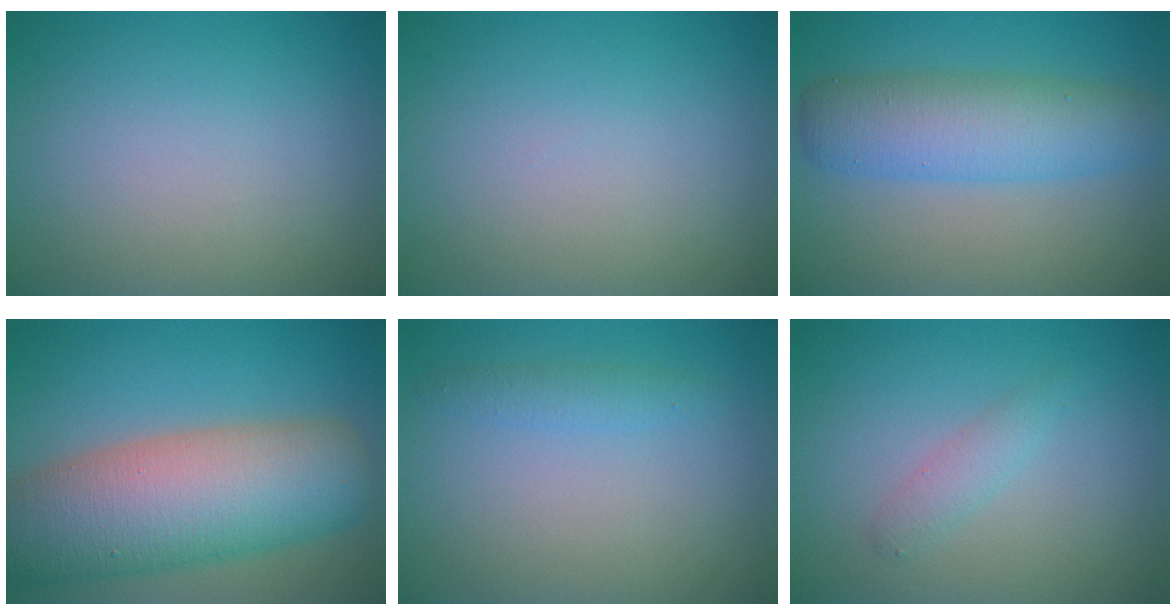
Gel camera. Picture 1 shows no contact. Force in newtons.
{"total": 0.0}
{"total": 6.1, "press": 6.1, "slide": 0.1}
{"total": 12.3, "press": 12.3, "slide": 0.8}
{"total": 1.3, "press": 1.3, "slide": 0.0}
{"total": 1.4, "press": 1.4, "slide": 0.0}